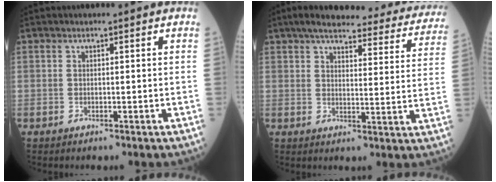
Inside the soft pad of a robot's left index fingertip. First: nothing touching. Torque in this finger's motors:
{"motor_torque": [0.98, -1.16, 0.09, 0.05]}